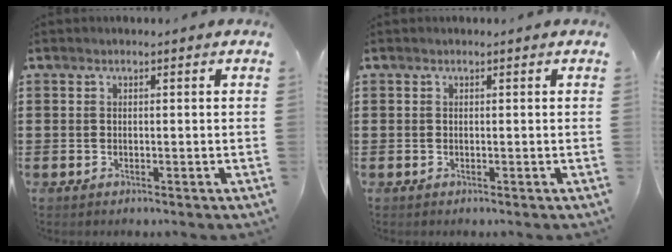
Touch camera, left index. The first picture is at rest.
{"total": 0.0}